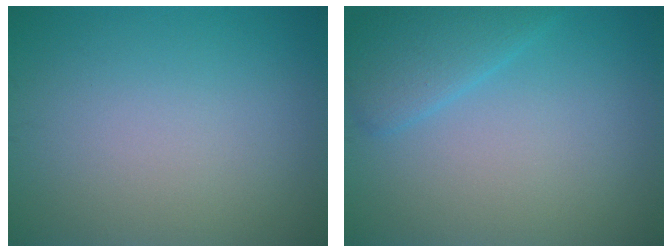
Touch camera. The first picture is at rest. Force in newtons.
{"total": 2.8, "press": 2.8, "slide": 0.2}